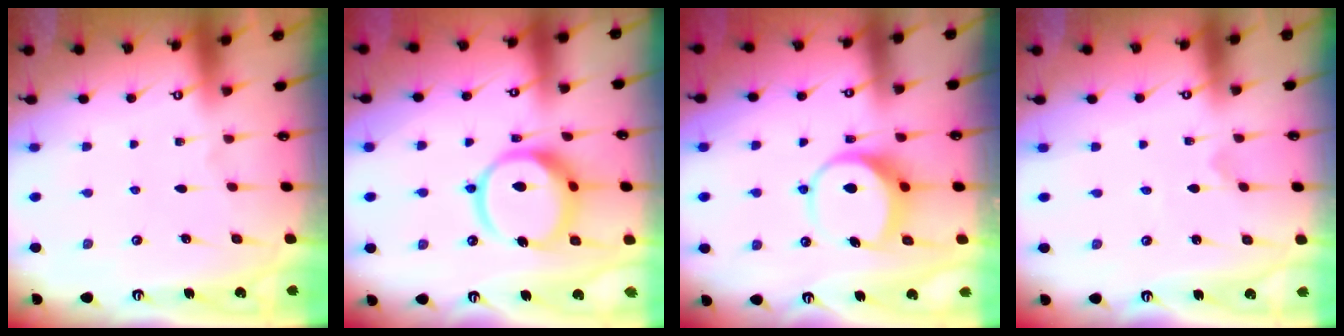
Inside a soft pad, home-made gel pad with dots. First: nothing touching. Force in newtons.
{"total": 14.0, "press": 13.9, "slide": 1.8}
{"total": 8.7, "press": 8.6, "slide": 0.9}
{"total": 0.0}